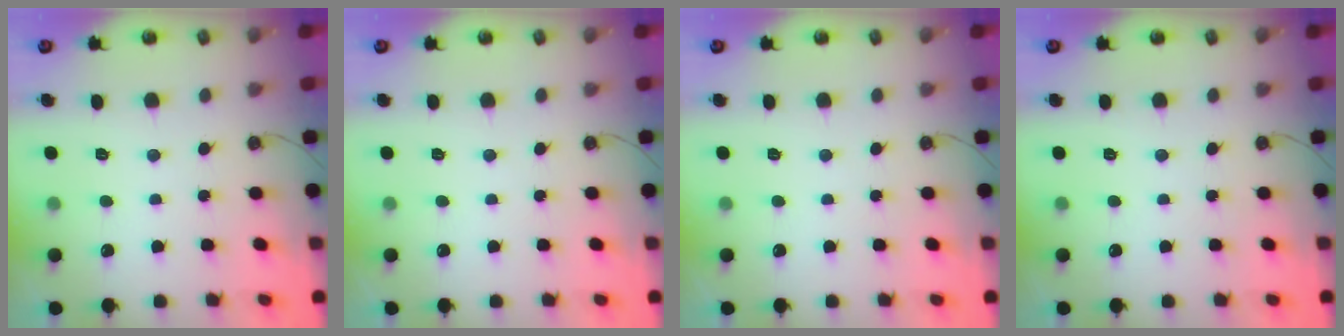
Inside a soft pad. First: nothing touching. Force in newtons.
{"total": 0.0}
{"total": 0.0}
{"total": 0.0}